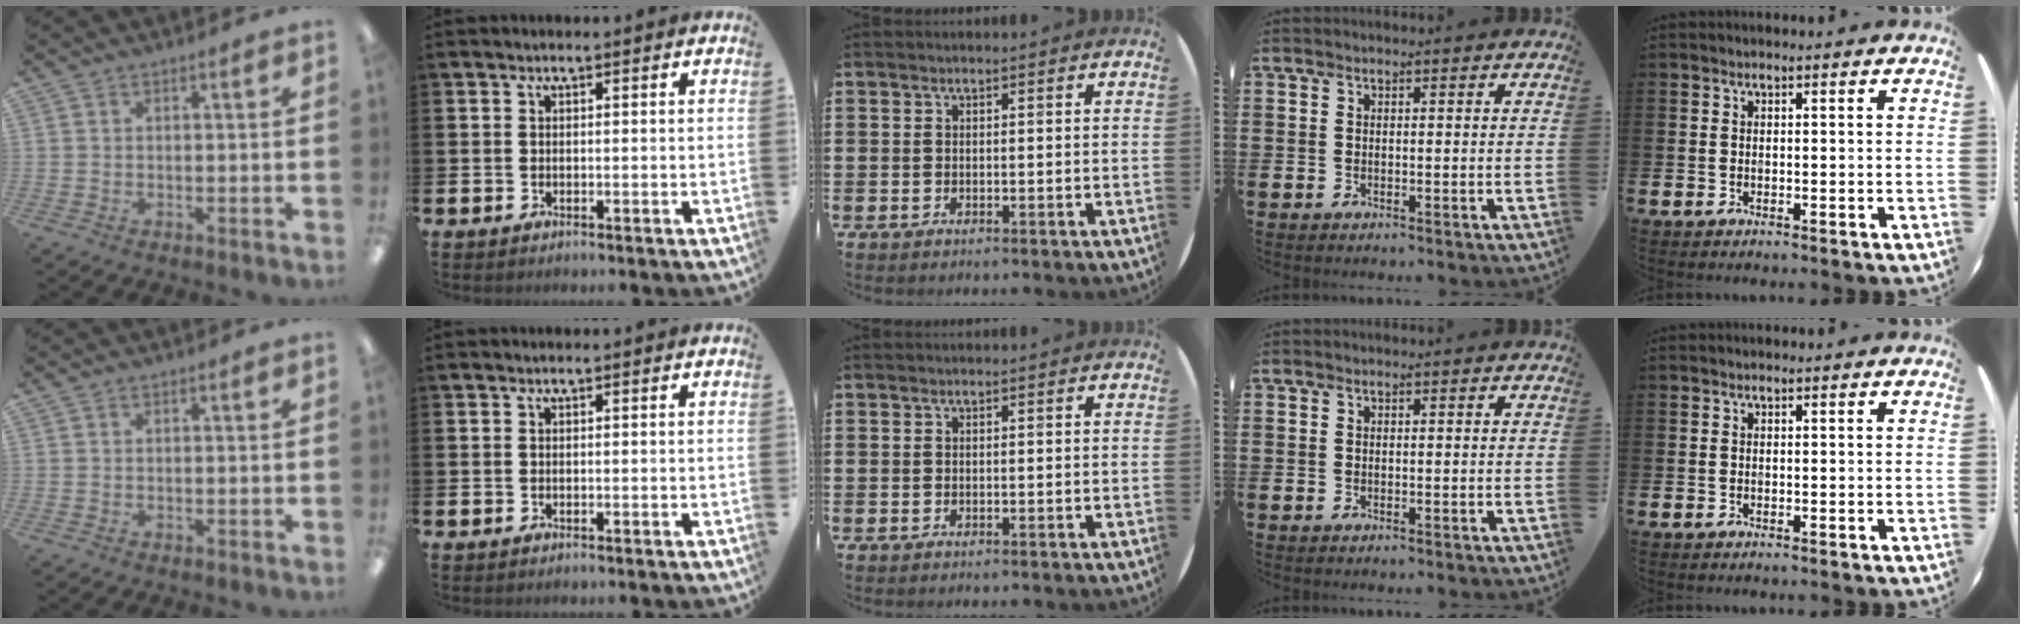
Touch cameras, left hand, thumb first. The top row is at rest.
{}